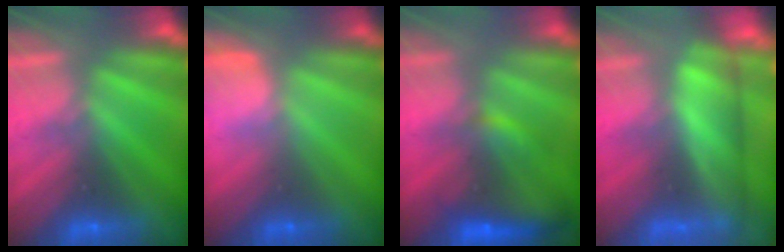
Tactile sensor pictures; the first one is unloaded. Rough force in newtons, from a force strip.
{"total": 2.7}
{"total": 8.9}
{"total": 4.6}